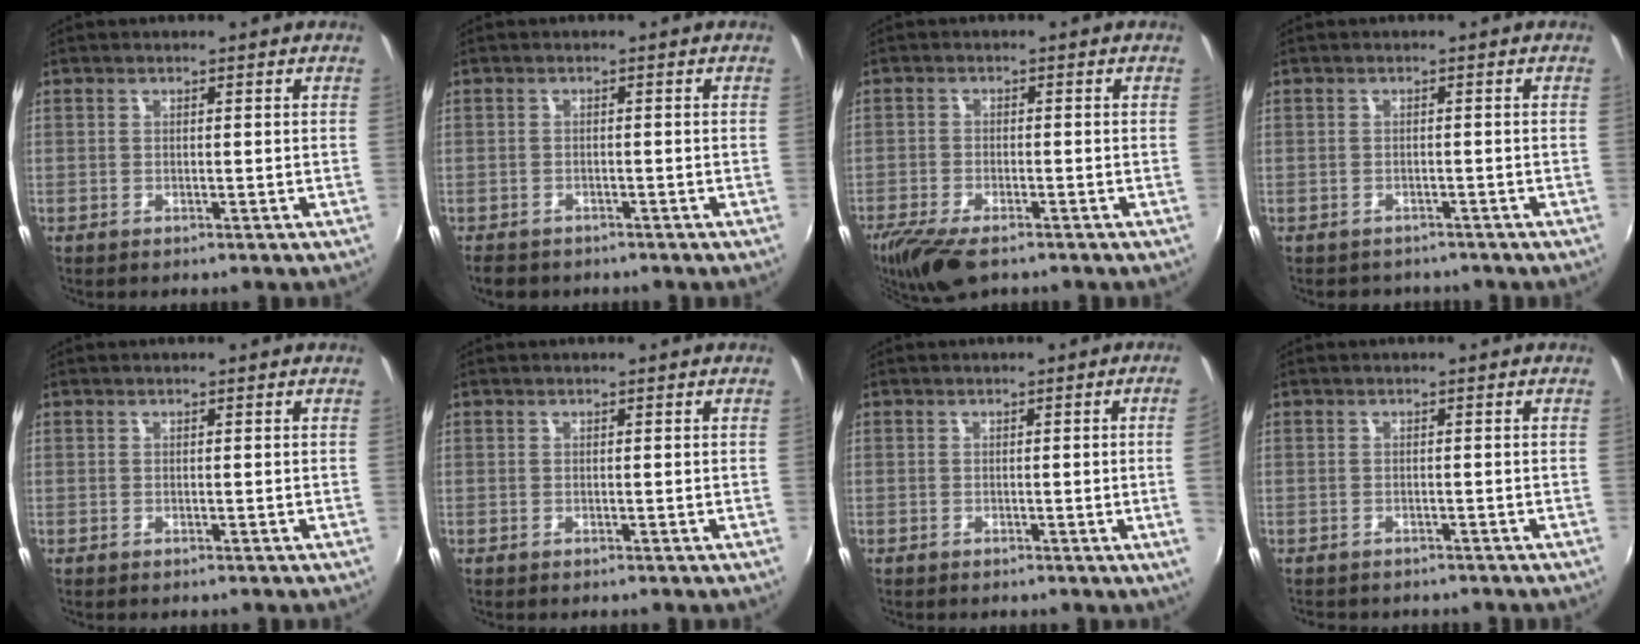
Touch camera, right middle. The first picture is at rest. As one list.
[{"total": 3.8, "force": [-3.0, 2.0, 1.2], "torque": [-0.037, -0.011, -0.049]}, {"total": 9.1, "force": [-6.7, 2.8, 5.5], "torque": [-0.129, -0.034, -0.123]}, {"total": 3.0, "force": [-2.6, 1.6, 0.3], "torque": [-0.012, -0.008, -0.036]}, {"total": 0.0}, {"total": 0.0}, {"total": 3.3, "force": [0.0, -1.8, 2.7], "torque": [-0.046, -0.011, 0.007]}, {"total": 2.9, "force": [-2.6, 1.1, 0.8], "torque": [-0.021, -0.013, -0.036]}]